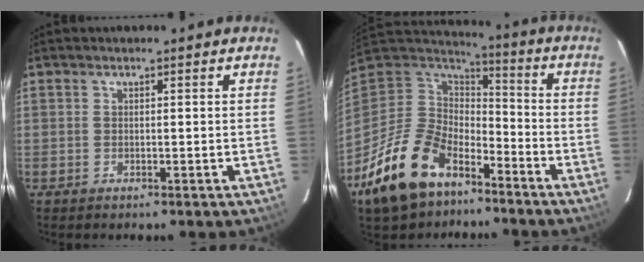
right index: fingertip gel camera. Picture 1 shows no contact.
{"total": 20.6, "force": [-12.4, 11.9, 11.4], "torque": [-0.260, -0.007, -0.210]}